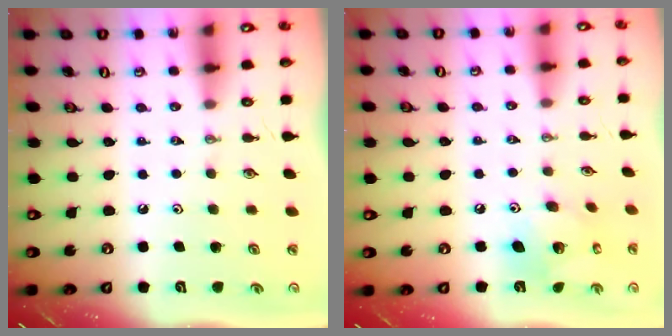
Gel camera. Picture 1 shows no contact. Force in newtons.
{"total": 10.9, "press": 10.9, "slide": 0.6}